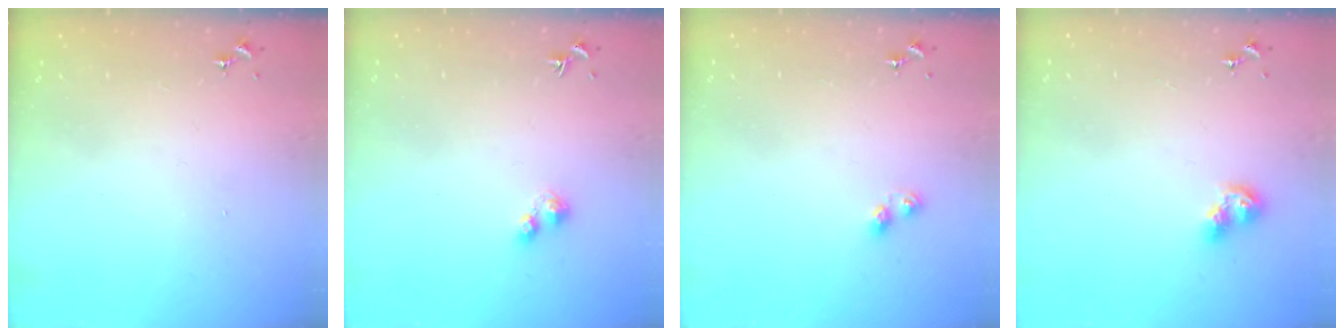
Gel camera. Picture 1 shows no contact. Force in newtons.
{"total": 3.9, "press": 3.9, "slide": 0.6}
{"total": 4.6, "press": 4.6, "slide": 0.2}
{"total": 9.2, "press": 9.1, "slide": 1.0}